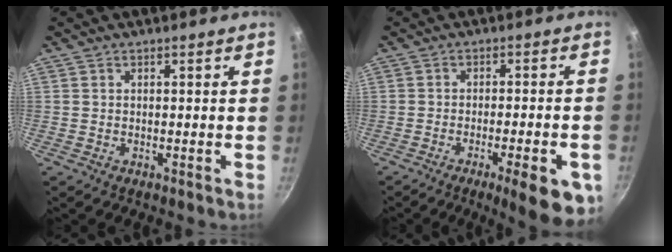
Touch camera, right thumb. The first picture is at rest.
{"total": 11.4, "force": [-5.3, 2.6, 9.7], "torque": [-0.112, 0.014, -0.068]}